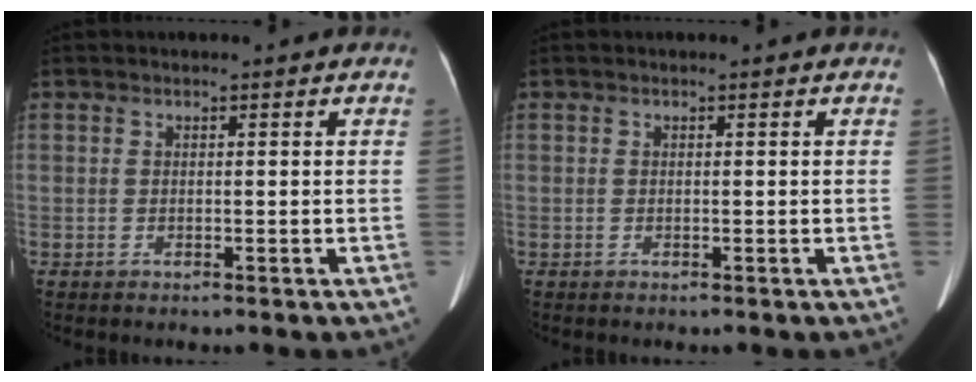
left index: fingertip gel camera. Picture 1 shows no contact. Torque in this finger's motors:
{"motor_torque": [0.06, 0.04, 0.00, 0.00]}